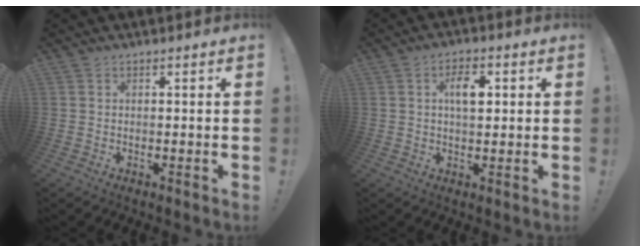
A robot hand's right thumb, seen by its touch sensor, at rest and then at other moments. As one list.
[{"total": 6.4, "force": [1.3, 3.3, 5.3], "torque": [-0.069, -0.002, 0.015]}]